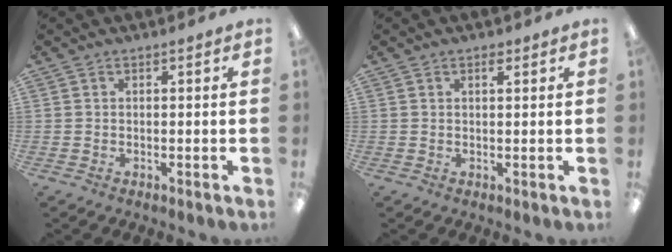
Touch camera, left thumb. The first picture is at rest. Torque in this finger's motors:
{"motor_torque": [-0.11, -0.03, -0.18, 0.07, 0.02]}